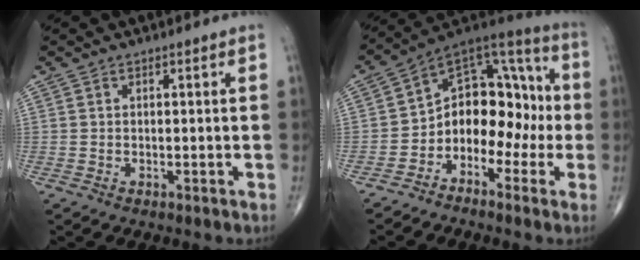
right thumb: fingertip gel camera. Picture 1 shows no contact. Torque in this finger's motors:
{"motor_torque": [-0.19, 0.28, 0.86, -0.52, 0.08]}